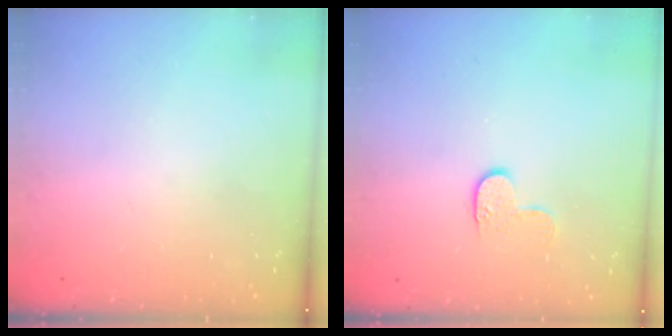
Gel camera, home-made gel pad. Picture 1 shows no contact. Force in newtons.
{"total": 5.6, "press": 5.6, "slide": 0.5}